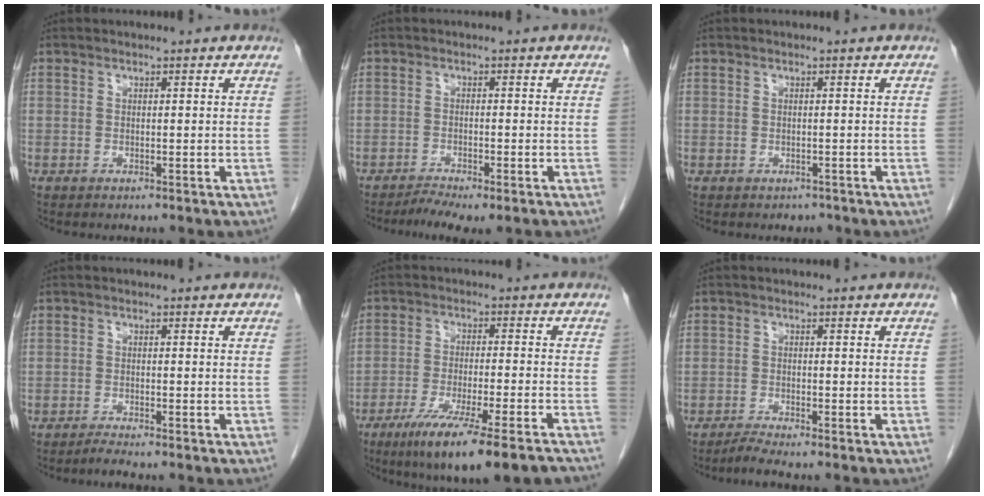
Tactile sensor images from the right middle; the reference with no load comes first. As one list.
[{"total": 3.9, "force": [-3.0, 0.3, 2.5], "torque": [-0.046, -0.003, -0.050]}, {"total": 1.1, "force": [-0.8, 0.7, 0.0], "torque": [-0.003, 0.002, -0.010]}, {"total": 1.6, "force": [-1.4, -0.3, 0.6], "torque": [-0.017, -0.004, -0.028]}, {"total": 15.7, "force": [-11.6, 0.6, 10.6], "torque": [-0.146, -0.039, -0.179]}, {"total": 2.4, "force": [-2.1, -0.6, 0.9], "torque": [-0.027, -0.009, -0.044]}]